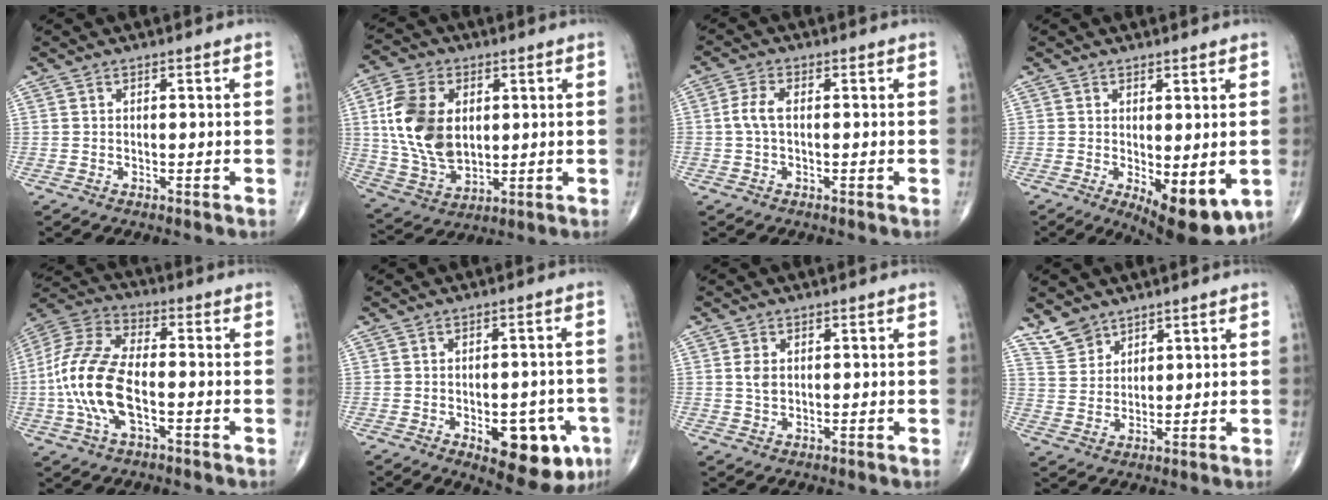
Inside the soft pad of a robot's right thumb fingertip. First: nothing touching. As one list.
[{"total": 15.5, "force": [2.5, 10.2, 11.4], "torque": [-0.206, -0.009, 0.054]}, {"total": 3.5, "force": [-0.1, 1.7, 3.1], "torque": [-0.074, 0.006, -0.006]}, {"total": 10.2, "force": [-2.4, 4.1, 9.0], "torque": [-0.109, -0.021, -0.021]}, {"total": 16.2, "force": [-3.0, 7.8, 13.9], "torque": [-0.304, 0.028, -0.059]}, {"total": 13.0, "force": [-5.1, 6.1, 10.2], "torque": [-0.100, 0.017, -0.054]}, {"total": 2.3, "force": [0.4, 1.6, 1.6], "torque": [-0.028, -0.002, 0.010]}, {"total": 5.1, "force": [4.2, 2.8, 1.0], "torque": [-0.004, -0.020, 0.088]}]